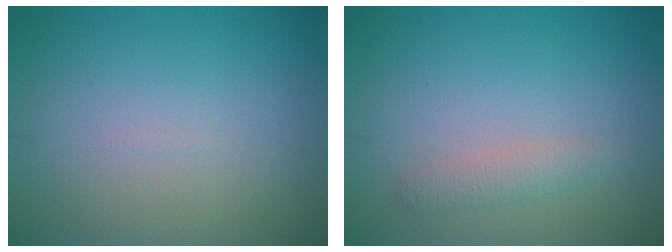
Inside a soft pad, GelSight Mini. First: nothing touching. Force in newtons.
{"total": 1.4, "press": 1.4, "slide": 0.0}